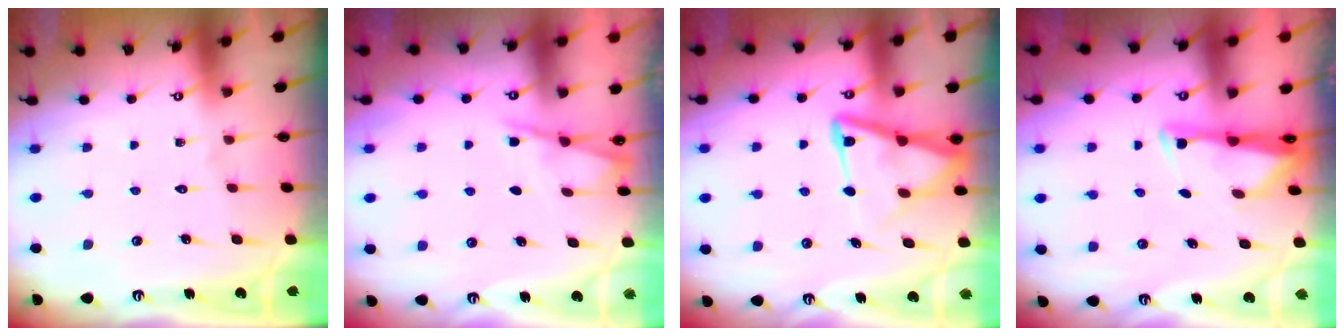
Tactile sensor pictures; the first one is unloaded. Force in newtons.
{"total": 4.6, "press": 4.6, "slide": 0.5}
{"total": 11.6, "press": 11.5, "slide": 1.3}
{"total": 2.8, "press": 2.7, "slide": 0.4}